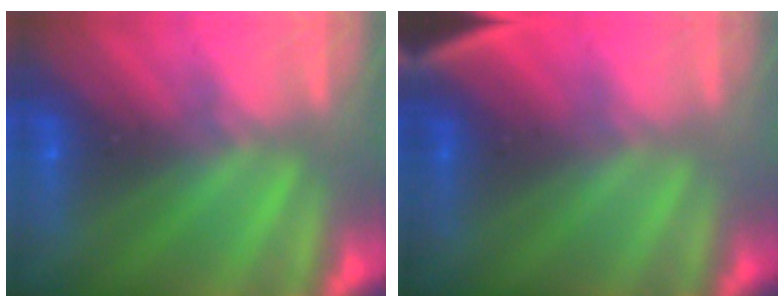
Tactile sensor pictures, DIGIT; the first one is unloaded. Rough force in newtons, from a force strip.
{"total": 2.7}